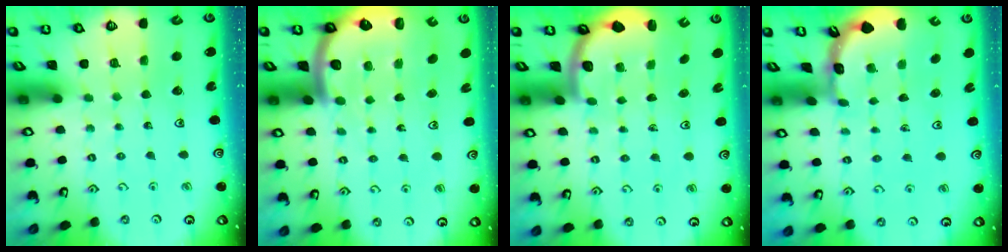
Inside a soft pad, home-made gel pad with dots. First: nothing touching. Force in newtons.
{"total": 6.2, "press": 6.1, "slide": 1.2}
{"total": 2.4, "press": 2.3, "slide": 0.6}
{"total": 1.9, "press": 1.9, "slide": 0.1}